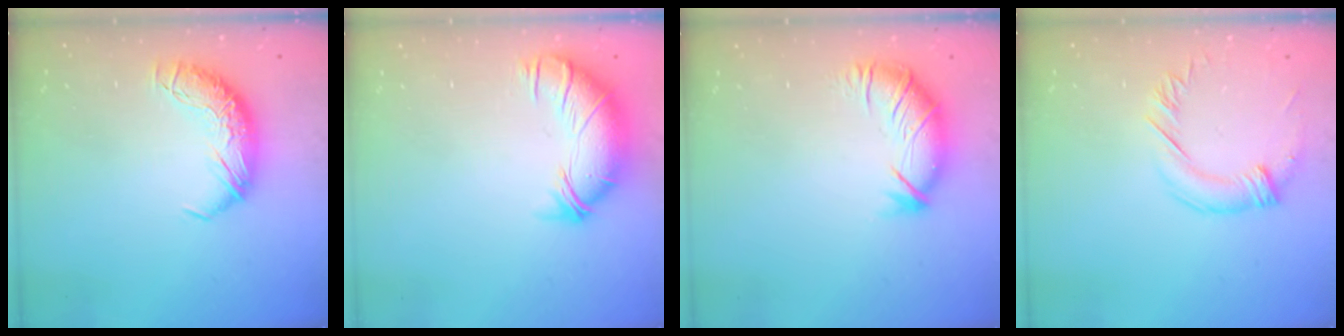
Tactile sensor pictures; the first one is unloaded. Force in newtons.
{"total": 2.8, "press": 1.5, "slide": 2.3}
{"total": 2.7, "press": 2.0, "slide": 1.8}
{"total": 1.6, "press": 1.0, "slide": 1.2}